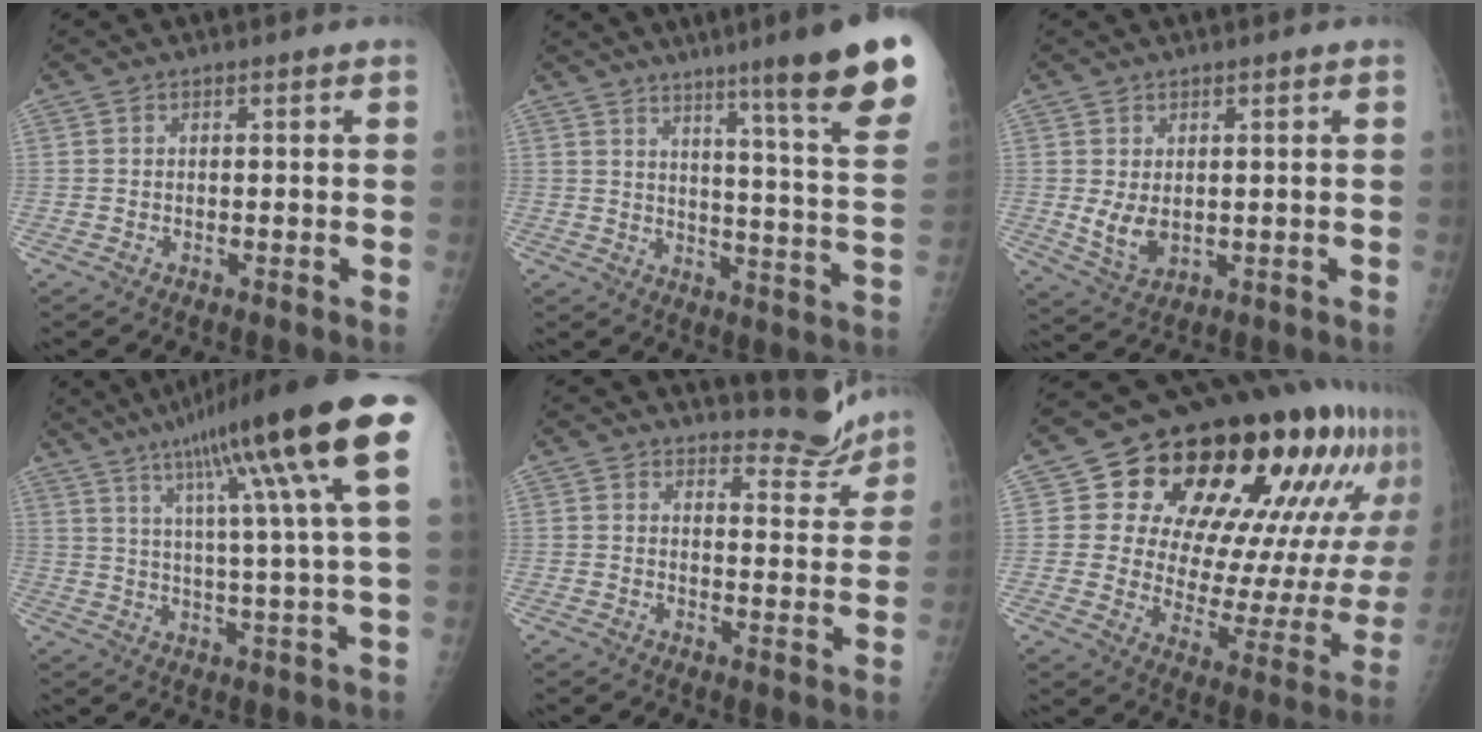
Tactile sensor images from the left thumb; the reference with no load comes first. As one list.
[{"total": 21.6, "force": [14.5, 0.5, 15.9], "torque": [-0.195, -0.086, 0.189]}, {"total": 5.2, "force": [0.2, 3.3, 4.0], "torque": [-0.070, -0.010, 0.016]}, {"total": 23.8, "force": [11.7, 1.6, 20.7], "torque": [-0.315, -0.007, 0.162]}, {"total": 6.2, "force": [6.0, 1.4, 0.0], "torque": [0.019, -0.065, 0.079]}, {"total": 29.9, "force": [15.6, 14.6, 20.8], "torque": [-0.269, -0.024, 0.230]}]